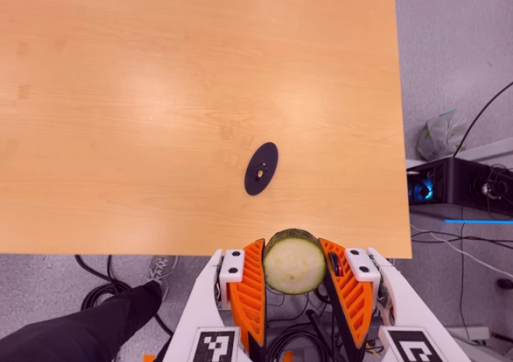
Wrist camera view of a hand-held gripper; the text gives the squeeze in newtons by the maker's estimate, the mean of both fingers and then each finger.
{"total": 11.3, "left": 10.6, "right": 12.1}